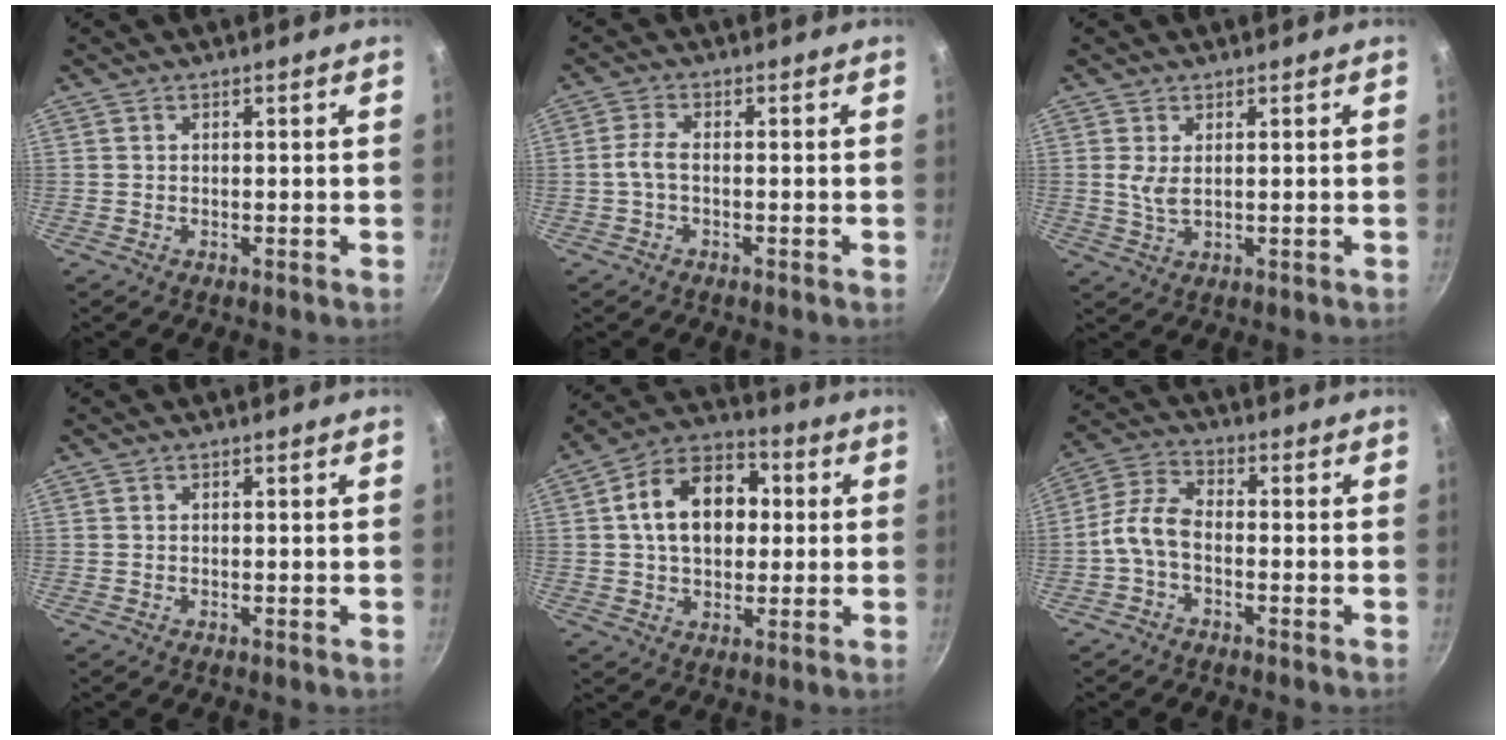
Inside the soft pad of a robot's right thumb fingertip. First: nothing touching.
{"total": 2.9, "force": [-0.8, 1.1, 2.5], "torque": [-0.067, 0.012, -0.021]}
{"total": 3.1, "force": [0.7, 1.2, 2.8], "torque": [-0.062, -0.006, 0.019]}
{"total": 0.0}
{"total": 15.2, "force": [2.0, 10.6, 10.7], "torque": [-0.137, 0.024, 0.018]}
{"total": 6.4, "force": [-2.2, 3.5, 4.9], "torque": [-0.106, 0.034, -0.057]}